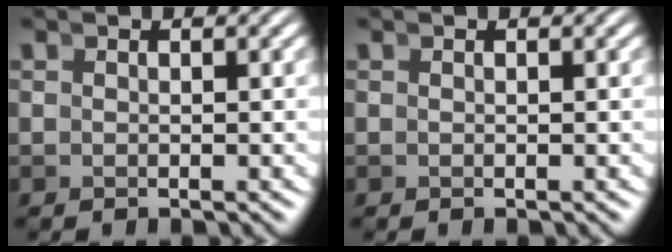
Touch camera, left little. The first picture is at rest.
{"total": 0.0}